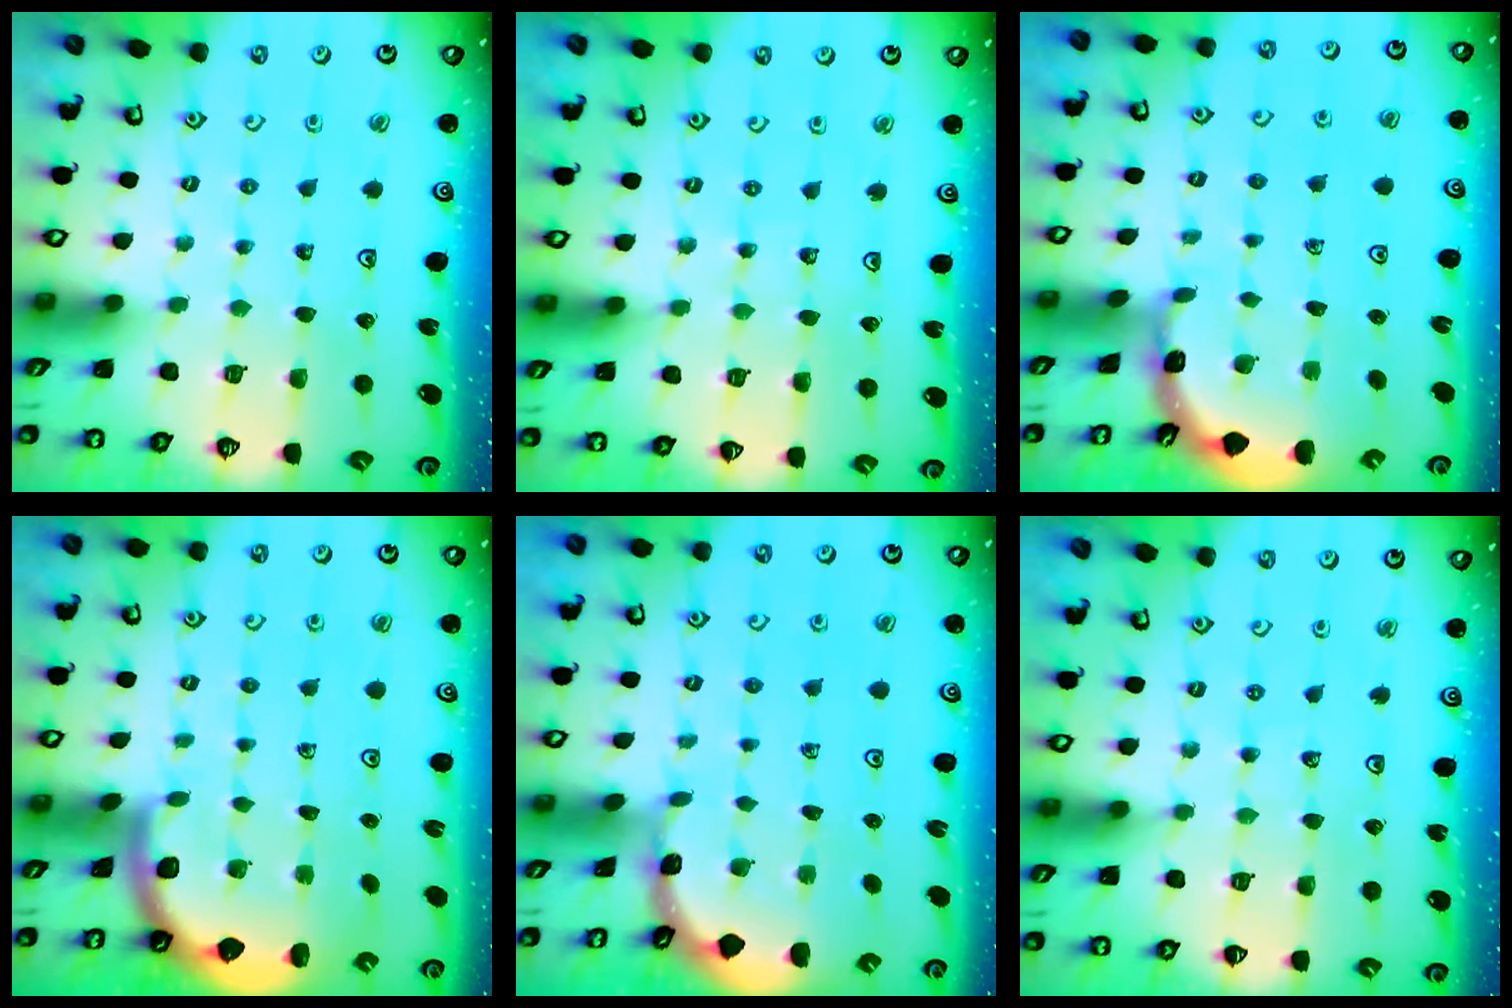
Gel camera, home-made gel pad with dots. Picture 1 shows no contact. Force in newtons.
{"total": 4.9, "press": 4.9, "slide": 0.6}
{"total": 1.7, "press": 1.7, "slide": 0.1}
{"total": 1.6, "press": 1.6, "slide": 0.1}
{"total": 0.7, "press": 0.6, "slide": 0.2}
{"total": 3.1, "press": 2.8, "slide": 1.4}